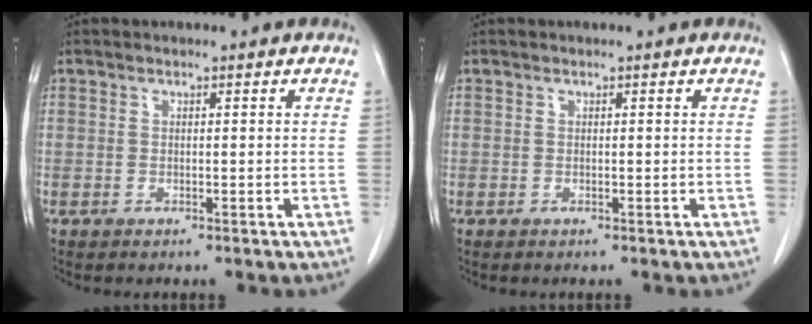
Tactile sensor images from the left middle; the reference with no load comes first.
{"total": 0.0}